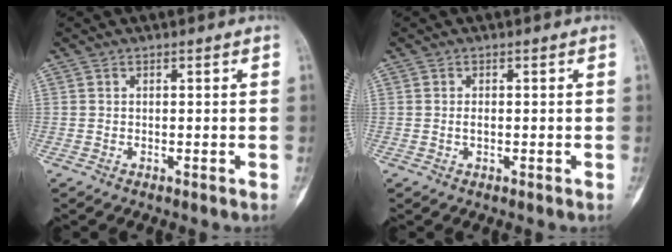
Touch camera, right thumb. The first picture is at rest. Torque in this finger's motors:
{"motor_torque": [0.59, 0.47, 0.42, -0.14, 0.07]}